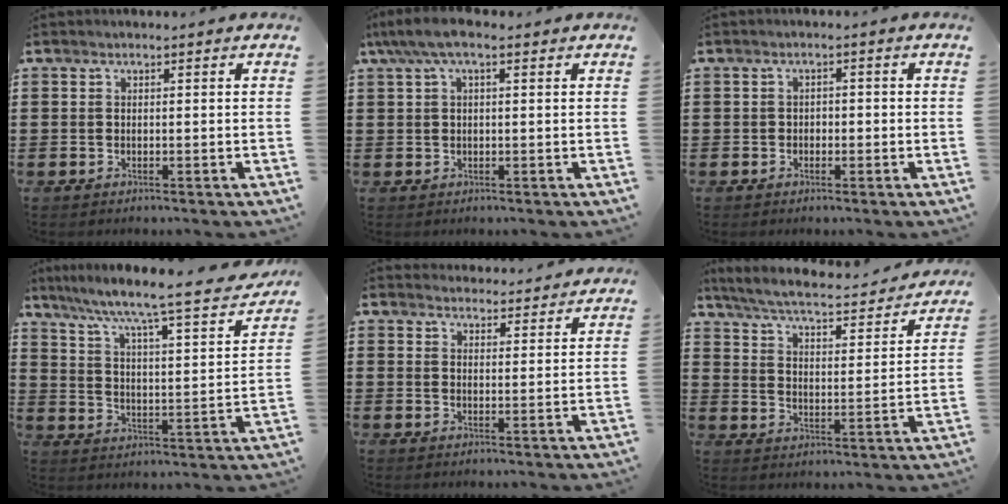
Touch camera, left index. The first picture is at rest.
{"total": 3.8, "force": [1.4, 1.2, 3.3], "torque": [-0.072, 0.006, 0.021]}
{"total": 1.2, "force": [-0.7, 0.9, 0.5], "torque": [-0.014, 0.002, -0.016]}
{"total": 6.2, "force": [5.4, -0.6, 3.1], "torque": [-0.086, -0.053, 0.077]}
{"total": 3.4, "force": [3.4, 0.3, -0.1], "torque": [-0.001, -0.019, 0.063]}
{"total": 4.9, "force": [4.5, 0.0, 1.9], "torque": [-0.061, -0.035, 0.070]}